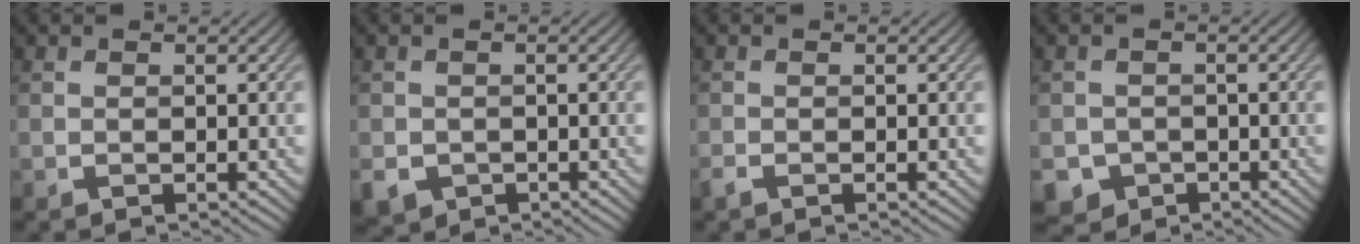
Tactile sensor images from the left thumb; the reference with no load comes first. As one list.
[{"total": 3.4, "force": [-1.5, 2.8, 1.1], "torque": [-0.030, -0.018, -0.028]}, {"total": 0.9, "force": [-0.7, 0.2, 0.5], "torque": [-0.014, -0.003, -0.018]}, {"total": 3.4, "force": [-1.9, 2.8, 0.7], "torque": [-0.013, -0.006, -0.038]}]